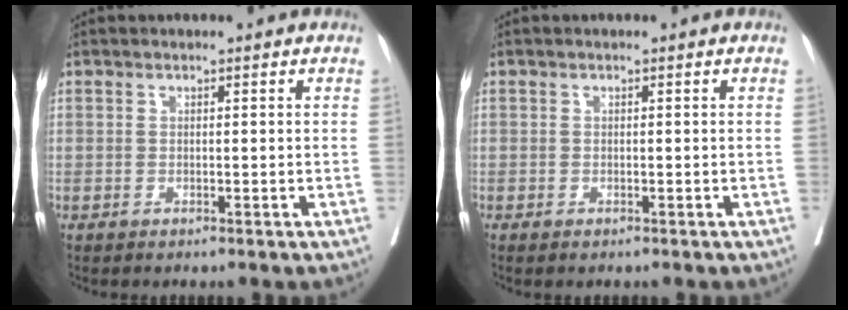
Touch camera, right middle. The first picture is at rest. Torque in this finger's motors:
{"motor_torque": [0.92, -1.22, 0.08, 0.04]}